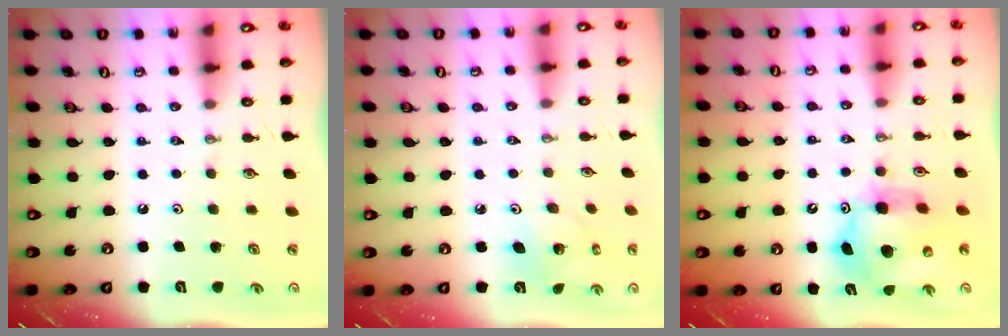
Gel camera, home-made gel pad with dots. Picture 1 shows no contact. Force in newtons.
{"total": 4.0, "press": 4.0, "slide": 0.4}
{"total": 12.0, "press": 11.9, "slide": 0.8}